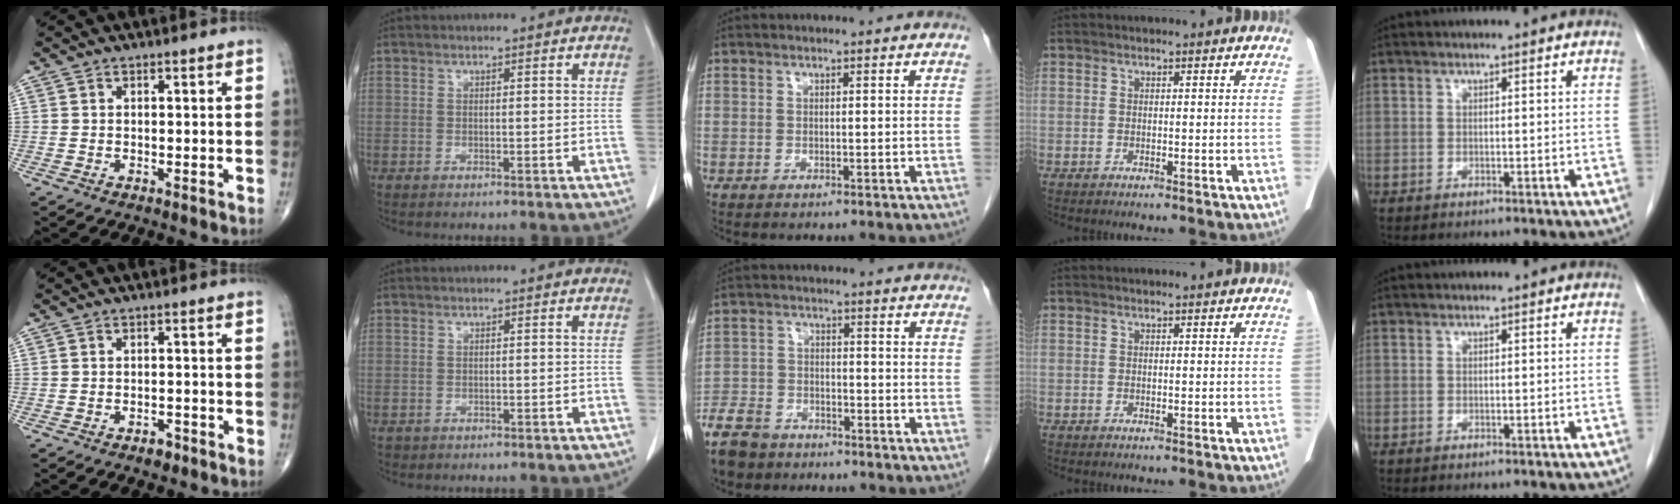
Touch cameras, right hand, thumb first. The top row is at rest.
{"thumb": {"total": 2.1, "force": [-1.4, 1.0, 1.1], "torque": [-0.018, 0.005, -0.022]}, "index": {"total": 1.9, "force": [-1.6, 1.0, 0.3], "torque": [-0.012, 0.001, -0.018]}, "middle": {"total": 9.1, "force": [-7.3, 4.7, 2.9], "torque": [-0.067, -0.008, -0.129]}}